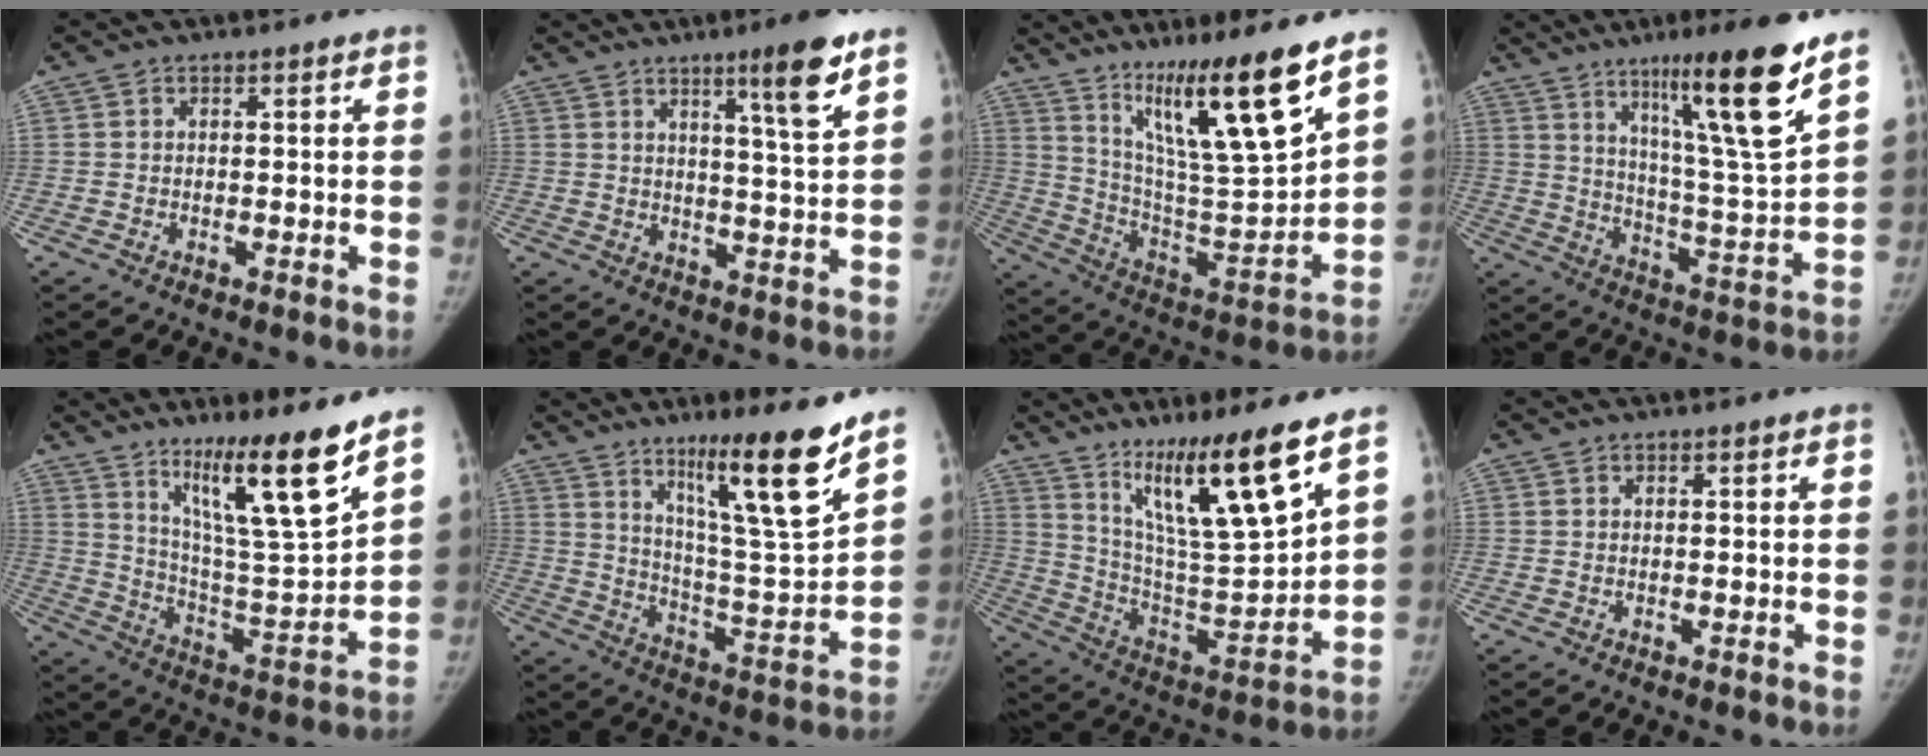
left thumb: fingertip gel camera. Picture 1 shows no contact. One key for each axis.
{"total": 9.3, "fx": 5.7, "fy": 0.4, "fz": 7.4, "tx": -0.107, "ty": -0.036, "tz": 0.085}
{"total": 22.3, "fx": 14.1, "fy": 2.5, "fz": 17.1, "tx": -0.259, "ty": -0.080, "tz": 0.251}
{"total": 20.6, "fx": 12.4, "fy": 1.5, "fz": 16.4, "tx": -0.230, "ty": -0.071, "tz": 0.202}
{"total": 18.9, "fx": 12.4, "fy": 1.8, "fz": 14.2, "tx": -0.203, "ty": -0.086, "tz": 0.217}
{"total": 19.0, "fx": 12.4, "fy": 1.6, "fz": 14.4, "tx": -0.199, "ty": -0.084, "tz": 0.207}
{"total": 20.5, "fx": 12.8, "fy": 2.4, "fz": 15.8, "tx": -0.242, "ty": -0.077, "tz": 0.232}
{"total": 0.0}